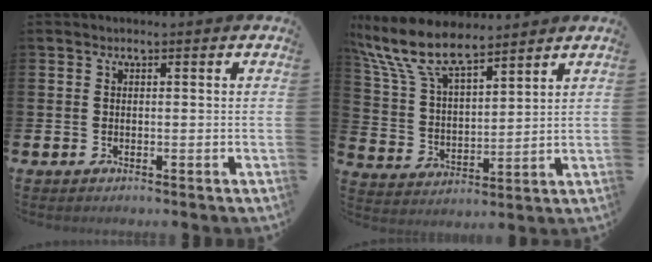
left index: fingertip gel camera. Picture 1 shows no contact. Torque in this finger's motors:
{"motor_torque": [0.84, -1.30, 1.05, 0.21]}